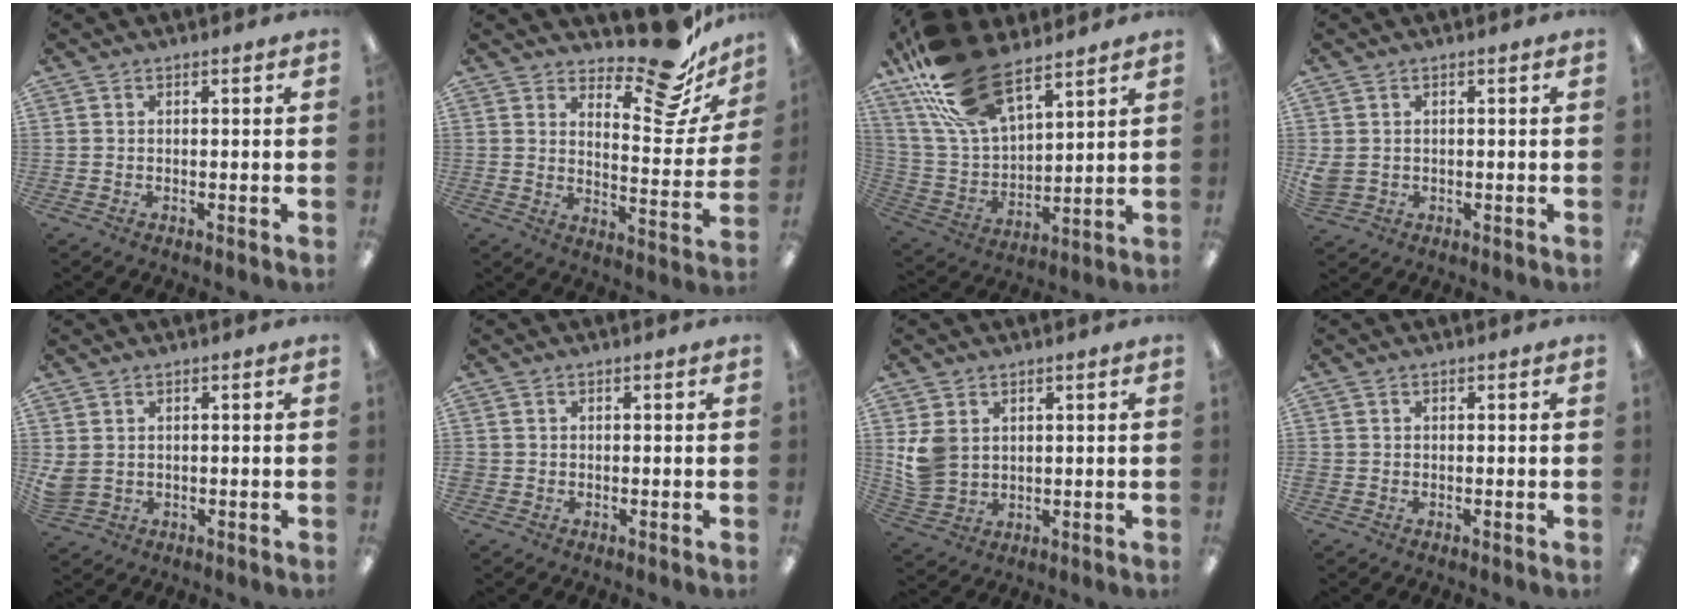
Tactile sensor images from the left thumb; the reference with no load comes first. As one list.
[{"total": 16.0, "force": [12.7, 5.0, 8.3], "torque": [-0.109, -0.096, 0.210]}, {"total": 21.0, "force": [14.5, 9.6, 11.8], "torque": [-0.260, -0.069, 0.269]}, {"total": 2.8, "force": [0.7, 2.4, 1.2], "torque": [-0.024, 0.004, 0.015]}, {"total": 3.2, "force": [1.1, 2.6, 1.4], "torque": [-0.021, 0.000, 0.022]}, {"total": 1.0, "force": [0.0, 1.0, 0.1], "torque": [-0.001, 0.003, -0.002]}, {"total": 6.9, "force": [2.5, 5.6, 3.2], "torque": [-0.060, -0.002, 0.050]}, {"total": 0.7, "force": [-0.1, 0.7, 0.2], "torque": [-0.002, 0.003, -0.002]}]